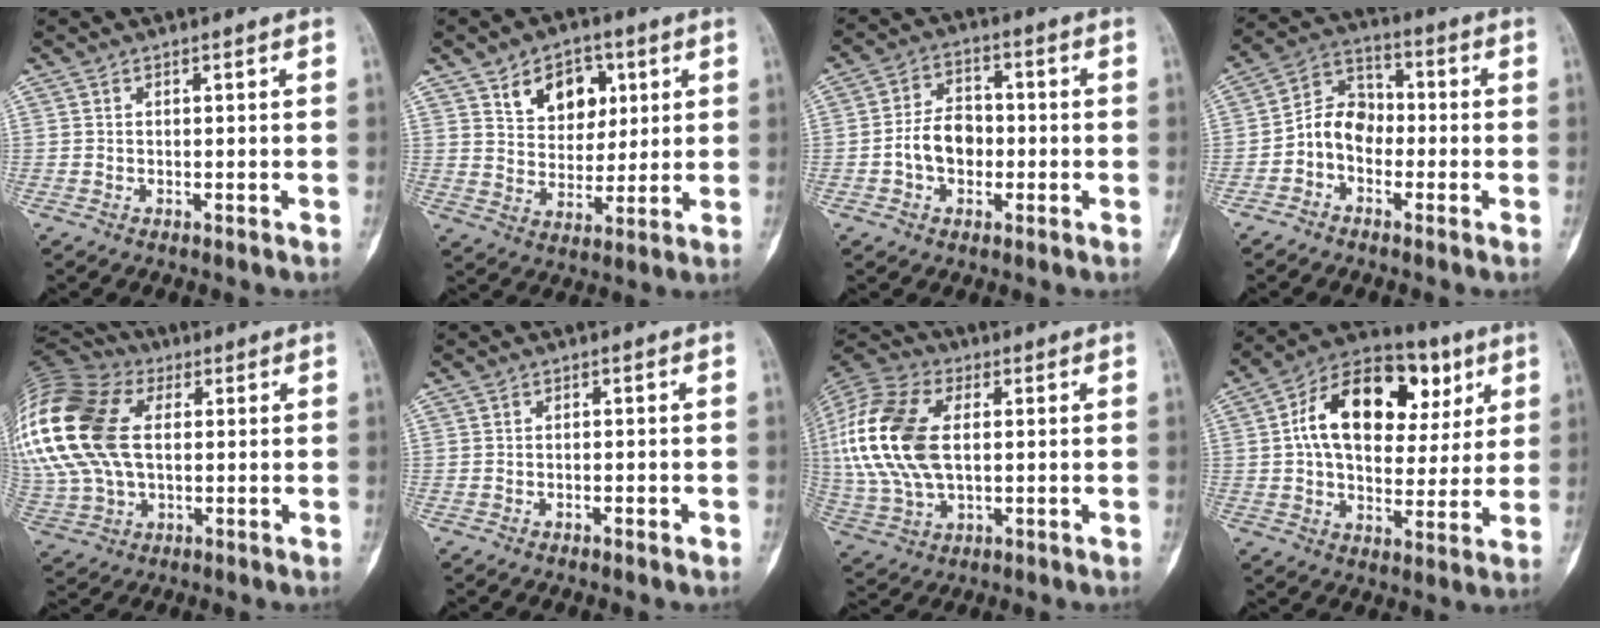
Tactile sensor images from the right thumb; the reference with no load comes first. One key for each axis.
{"total": 11.0, "fx": 4.7, "fy": 7.6, "fz": 6.3, "tx": -0.055, "ty": -0.021, "tz": 0.079}
{"total": 7.9, "fx": -1.5, "fy": 5.7, "fz": 5.3, "tx": -0.073, "ty": 0.025, "tz": -0.033}
{"total": 7.7, "fx": -2.2, "fy": 6.0, "fz": 4.4, "tx": -0.055, "ty": 0.037, "tz": -0.057}
{"total": 28.8, "fx": 5.1, "fy": 18.8, "fz": 21.2, "tx": -0.519, "ty": 0.035, "tz": 0.104}
{"total": 1.3, "fx": -0.6, "fy": 0.5, "fz": 1.1, "tx": -0.022, "ty": 0.008, "tz": -0.007}
{"total": 20.2, "fx": 2.1, "fy": 12.1, "fz": 16.1, "tx": -0.354, "ty": 0.004, "tz": 0.041}
{"total": 21.0, "fx": 6.3, "fy": 13.1, "fz": 15.1, "tx": -0.204, "ty": 0.013, "tz": 0.092}